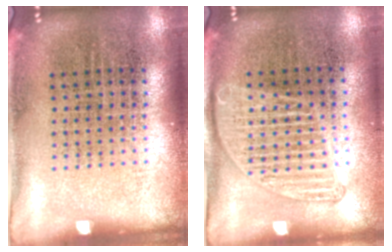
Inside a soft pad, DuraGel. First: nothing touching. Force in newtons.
{"total": 1.5, "press": 1.4, "slide": 0.5}